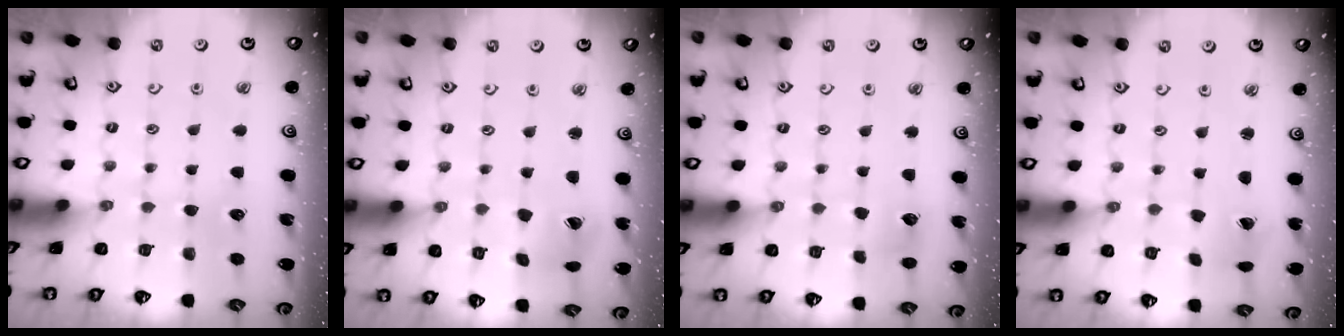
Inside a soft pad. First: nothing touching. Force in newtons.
{"total": 4.3, "press": 4.3, "slide": 0.4}
{"total": 4.9, "press": 4.8, "slide": 0.5}
{"total": 1.1, "press": 1.0, "slide": 0.1}